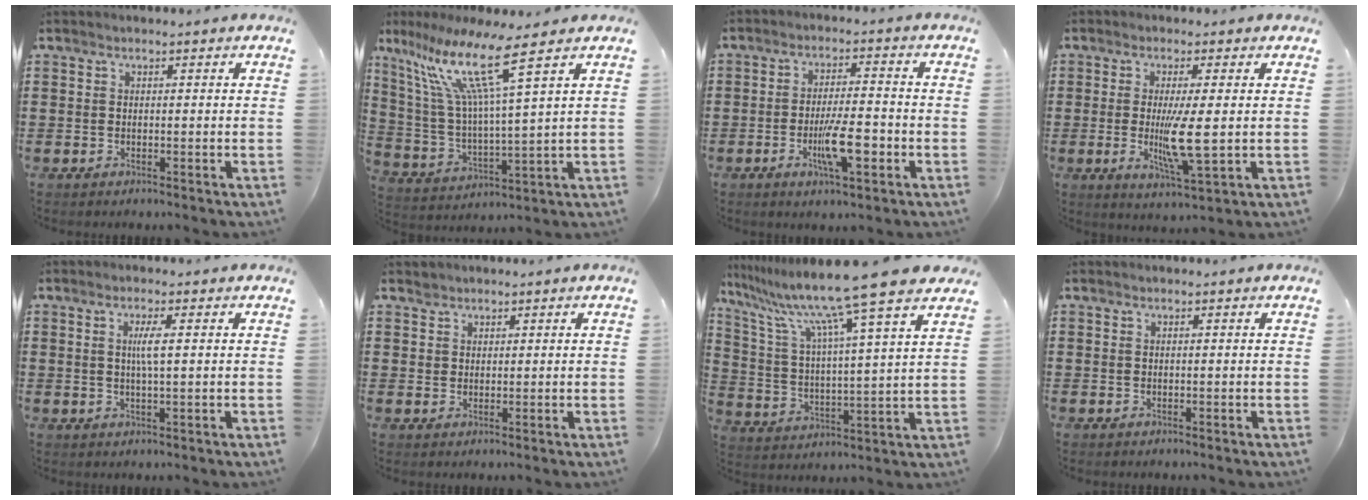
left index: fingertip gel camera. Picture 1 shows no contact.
{"total": 12.6, "force": [8.0, 0.5, 9.7], "torque": [-0.218, -0.039, 0.128]}
{"total": 8.2, "force": [-2.6, 2.3, 7.4], "torque": [-0.130, -0.007, -0.048]}
{"total": 6.9, "force": [-0.2, 0.8, 6.9], "torque": [-0.129, -0.013, -0.004]}
{"total": 3.0, "force": [0.5, 0.2, 2.9], "torque": [-0.060, -0.002, 0.006]}
{"total": 1.7, "force": [1.3, 1.1, -0.1], "torque": [-0.002, 0.002, 0.027]}
{"total": 12.3, "force": [10.2, -0.6, 6.8], "torque": [-0.164, -0.063, 0.162]}
{"total": 0.0}